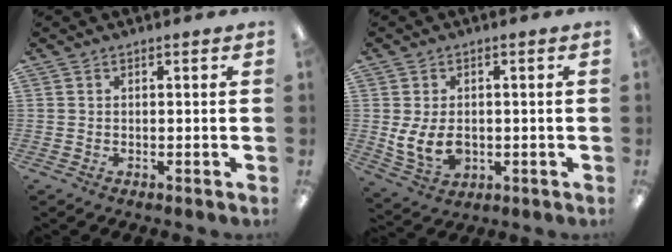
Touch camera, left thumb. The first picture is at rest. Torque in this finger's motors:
{"motor_torque": [1.23, 1.23, 0.49, -0.49, 0.05]}